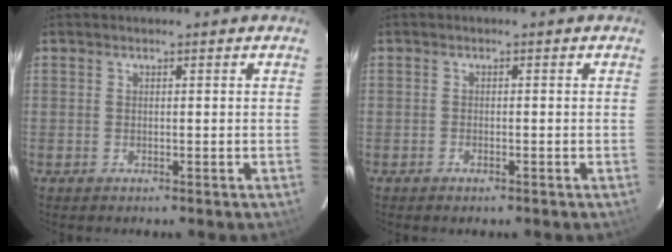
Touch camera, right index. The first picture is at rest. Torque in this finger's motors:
{"motor_torque": [0.14, 0.01, -0.01, -0.01]}